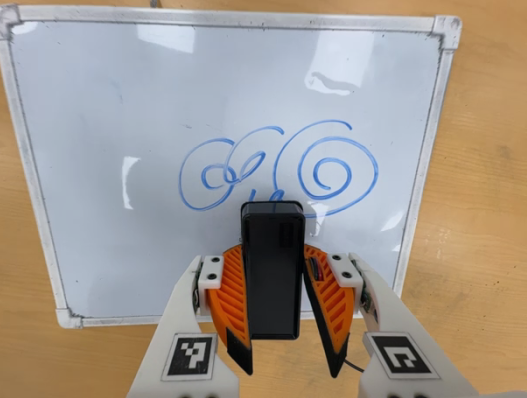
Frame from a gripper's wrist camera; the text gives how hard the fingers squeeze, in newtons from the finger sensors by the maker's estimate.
{"total": 6.1, "left": 5.0, "right": 7.2}